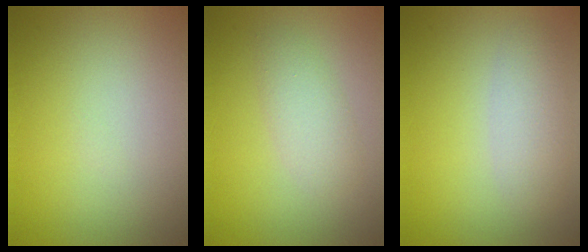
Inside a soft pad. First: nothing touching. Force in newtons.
{"total": 2.3, "press": 2.3, "slide": 0.1}
{"total": 2.4, "press": 2.4, "slide": 0.2}